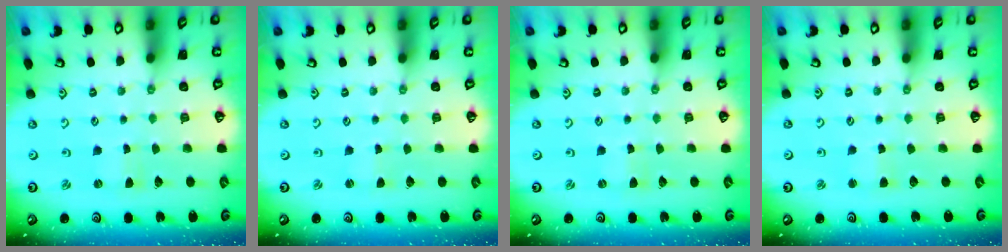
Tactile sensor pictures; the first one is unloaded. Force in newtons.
{"total": 0.0}
{"total": 0.0}
{"total": 2.1, "press": 2.1, "slide": 0.2}